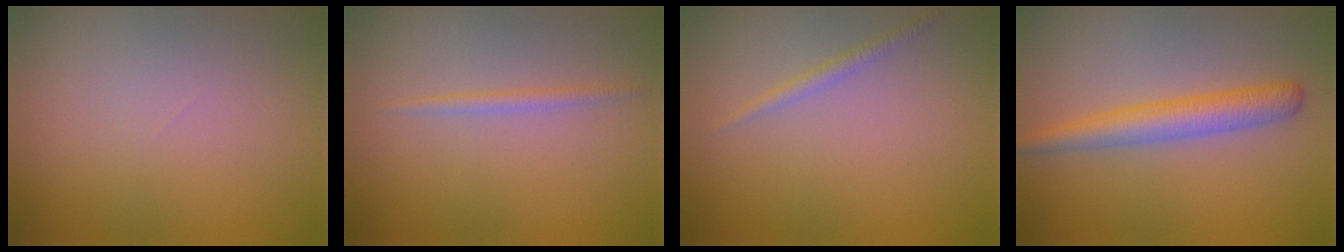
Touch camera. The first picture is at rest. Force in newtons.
{"total": 0.9, "press": 0.9, "slide": 0.0}
{"total": 0.9, "press": 0.9, "slide": 0.1}
{"total": 3.4, "press": 3.4, "slide": 0.1}